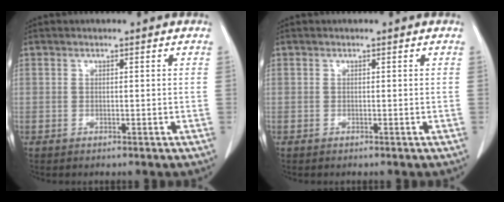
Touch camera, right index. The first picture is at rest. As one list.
[{"total": 0.0}]